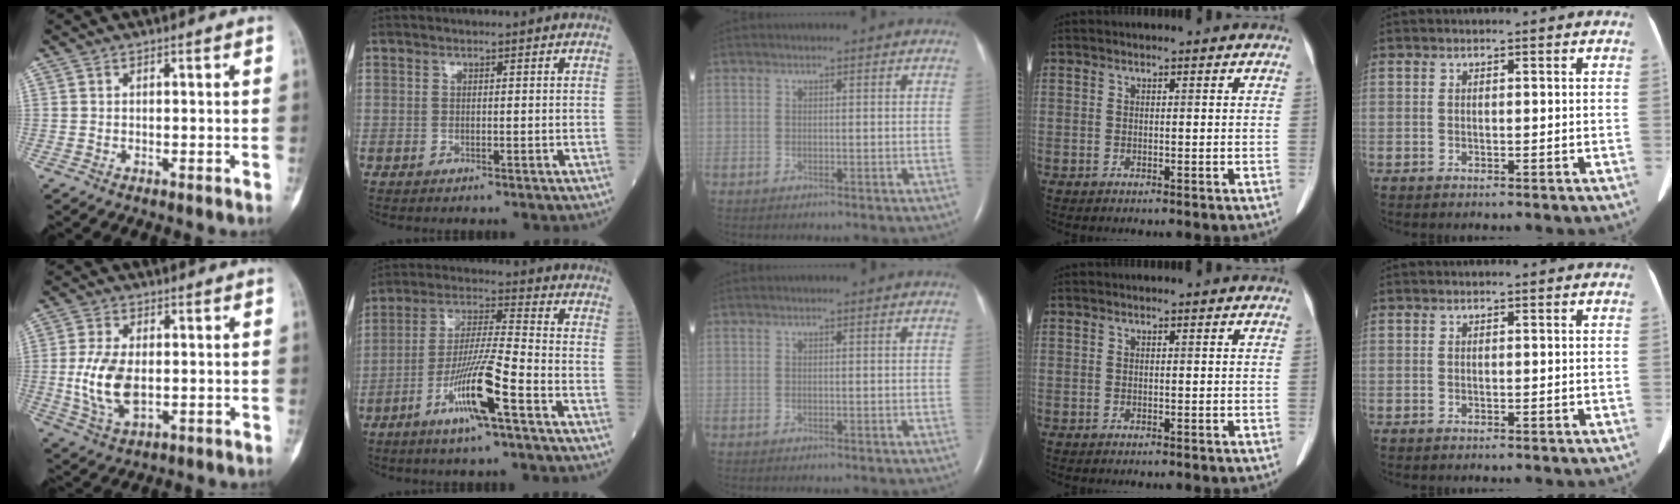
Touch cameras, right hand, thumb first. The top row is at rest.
{"thumb": {"total": 10.3, "force": [-0.6, 5.7, 8.5], "torque": [-0.172, -0.005, -0.006]}, "index": {"total": 11.6, "force": [-5.8, -0.1, 10.1], "torque": [-0.196, -0.008, -0.111]}}